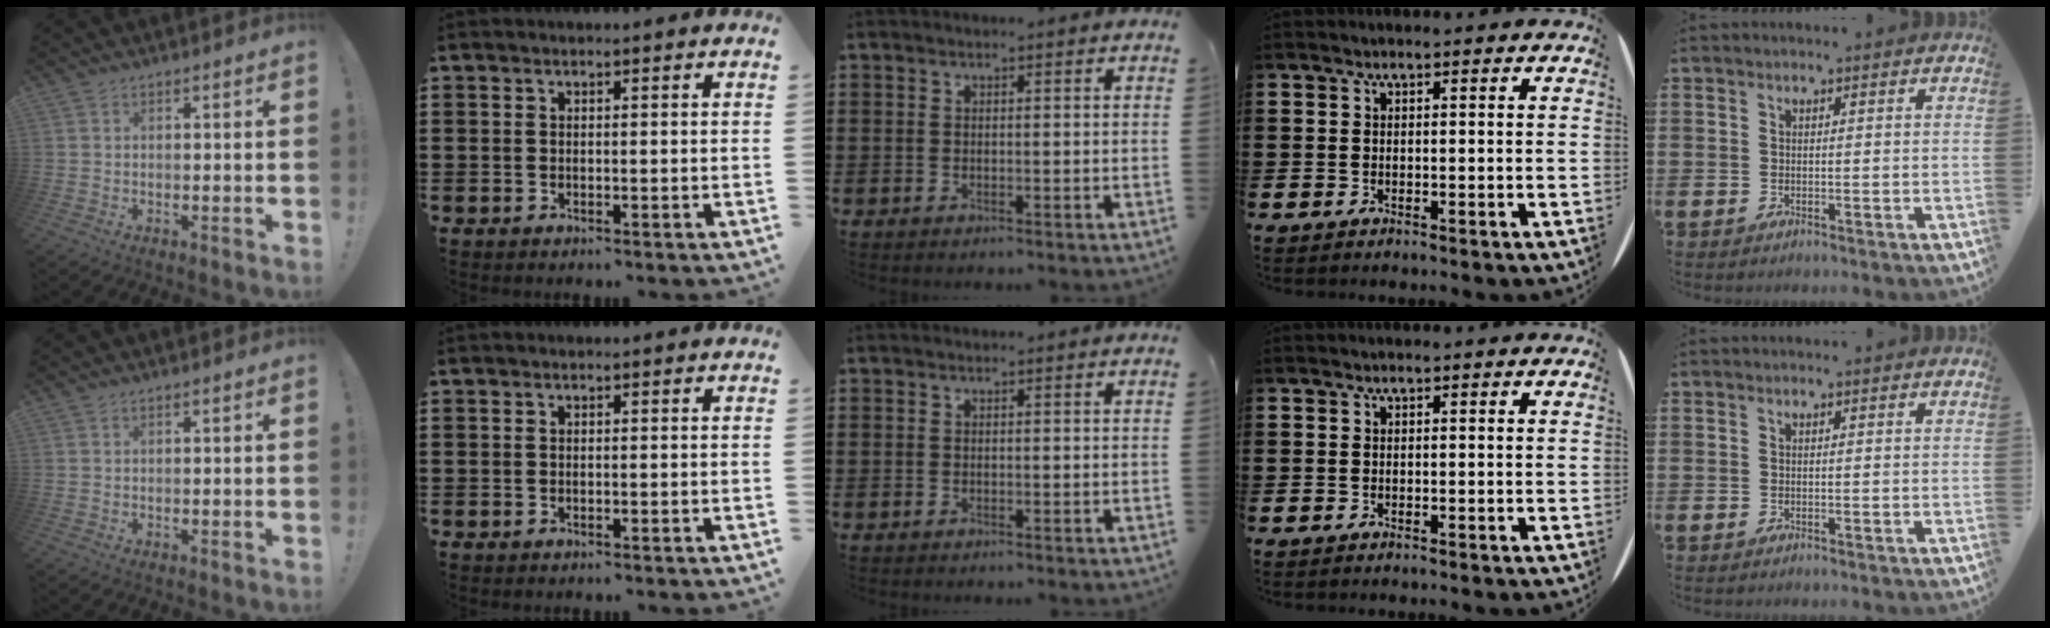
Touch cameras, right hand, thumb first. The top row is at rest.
{}